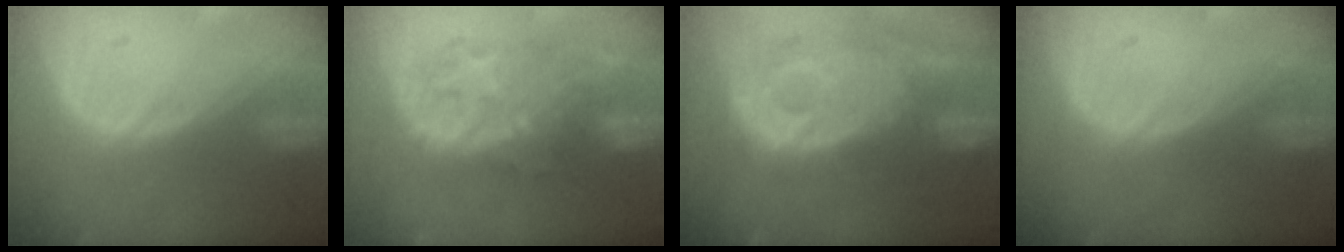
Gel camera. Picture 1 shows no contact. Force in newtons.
{"total": 8.3, "press": 8.3, "slide": 0.1}
{"total": 12.2, "press": 10.8, "slide": 5.6}
{"total": 0.0}